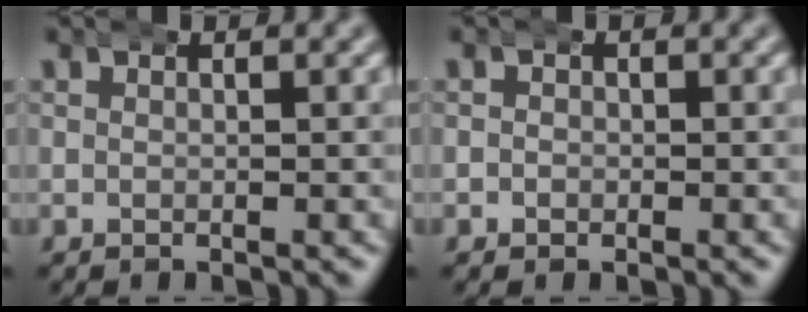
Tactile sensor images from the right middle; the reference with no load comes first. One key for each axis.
{"total": 0.9, "fx": -0.3, "fy": 0.9, "fz": 0.1, "tx": -0.003, "ty": -0.004, "tz": -0.006}